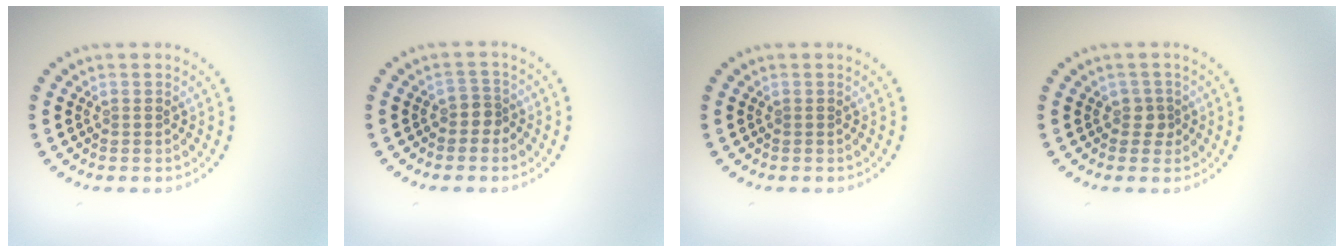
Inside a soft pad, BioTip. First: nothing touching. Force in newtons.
{"total": 1.4, "press": 1.1, "slide": 0.9}
{"total": 0.0}
{"total": 1.4, "press": 1.1, "slide": 0.9}